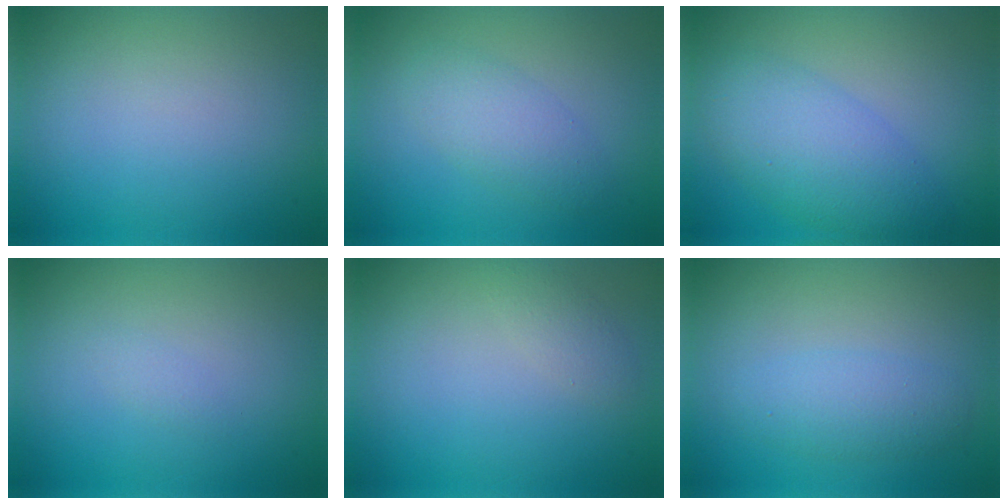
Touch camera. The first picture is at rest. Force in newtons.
{"total": 2.9, "press": 2.9, "slide": 0.1}
{"total": 5.3, "press": 5.3, "slide": 0.1}
{"total": 0.6, "press": 0.6, "slide": 0.1}
{"total": 1.1, "press": 1.1, "slide": 0.1}
{"total": 2.5, "press": 2.5, "slide": 0.2}